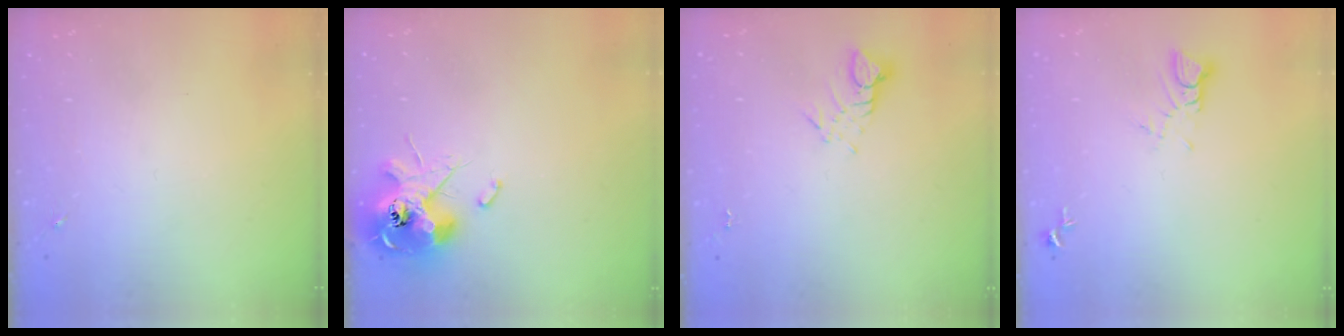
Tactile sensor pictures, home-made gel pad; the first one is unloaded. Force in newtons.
{"total": 13.1, "press": 13.0, "slide": 1.6}
{"total": 3.5, "press": 3.5, "slide": 0.3}
{"total": 4.0, "press": 4.0, "slide": 0.3}